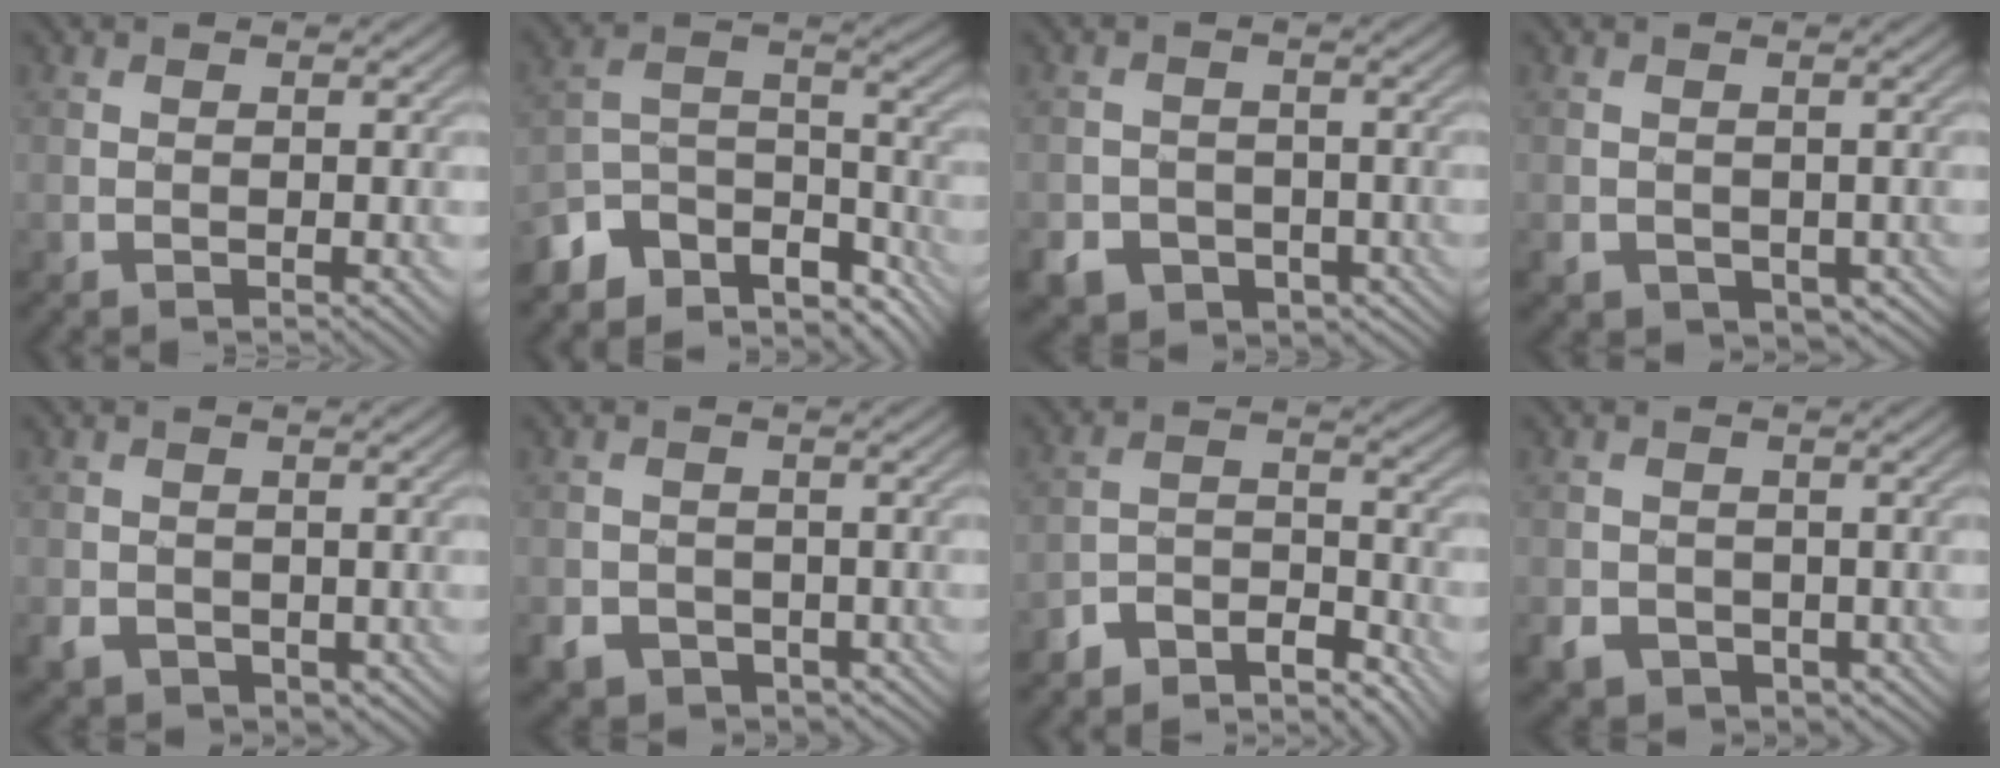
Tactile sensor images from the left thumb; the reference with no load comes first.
{"total": 10.0, "force": [-7.9, 4.6, 4.1], "torque": [-0.083, -0.001, -0.146]}
{"total": 7.4, "force": [-4.0, 5.9, 1.9], "torque": [-0.042, -0.026, -0.073]}
{"total": 3.5, "force": [-1.3, 2.9, 1.5], "torque": [-0.042, -0.018, -0.018]}
{"total": 3.1, "force": [-0.7, 2.7, 1.4], "torque": [-0.041, -0.012, -0.012]}
{"total": 4.9, "force": [-2.2, 4.1, 1.6], "torque": [-0.035, -0.011, -0.038]}
{"total": 5.6, "force": [-4.9, 1.9, 1.8], "torque": [-0.030, 0.004, -0.102]}
{"total": 4.2, "force": [-1.5, 3.6, 1.6], "torque": [-0.041, -0.009, -0.028]}